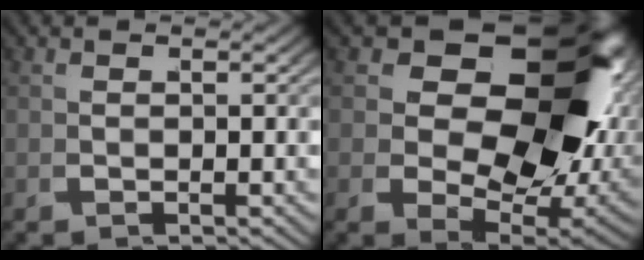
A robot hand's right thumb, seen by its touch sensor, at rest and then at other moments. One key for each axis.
{"total": 20.9, "fx": 2.2, "fy": 12.0, "fz": 16.9, "tx": -0.256, "ty": -0.046, "tz": 0.052}